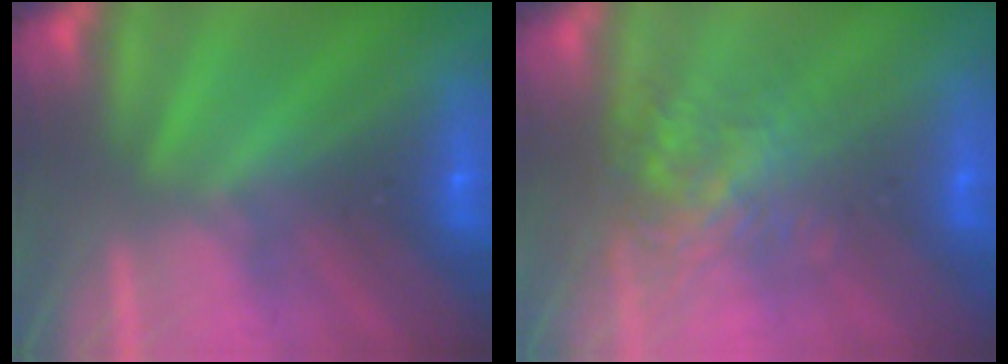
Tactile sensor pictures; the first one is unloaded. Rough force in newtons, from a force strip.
{"total": 3.6}